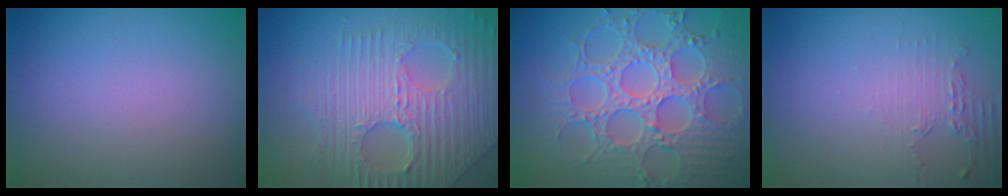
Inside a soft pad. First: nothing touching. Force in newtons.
{"total": 8.9, "press": 6.0, "slide": 6.6}
{"total": 8.7, "press": 6.5, "slide": 5.8}
{"total": 2.2, "press": 1.5, "slide": 1.5}